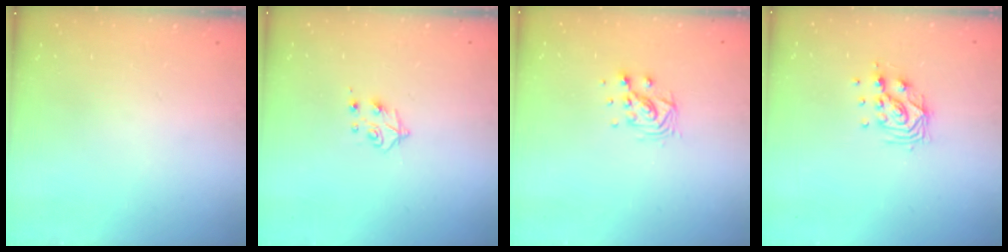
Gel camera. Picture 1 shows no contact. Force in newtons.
{"total": 4.4, "press": 4.4, "slide": 0.6}
{"total": 7.0, "press": 7.0, "slide": 0.2}
{"total": 9.2, "press": 9.2, "slide": 0.5}